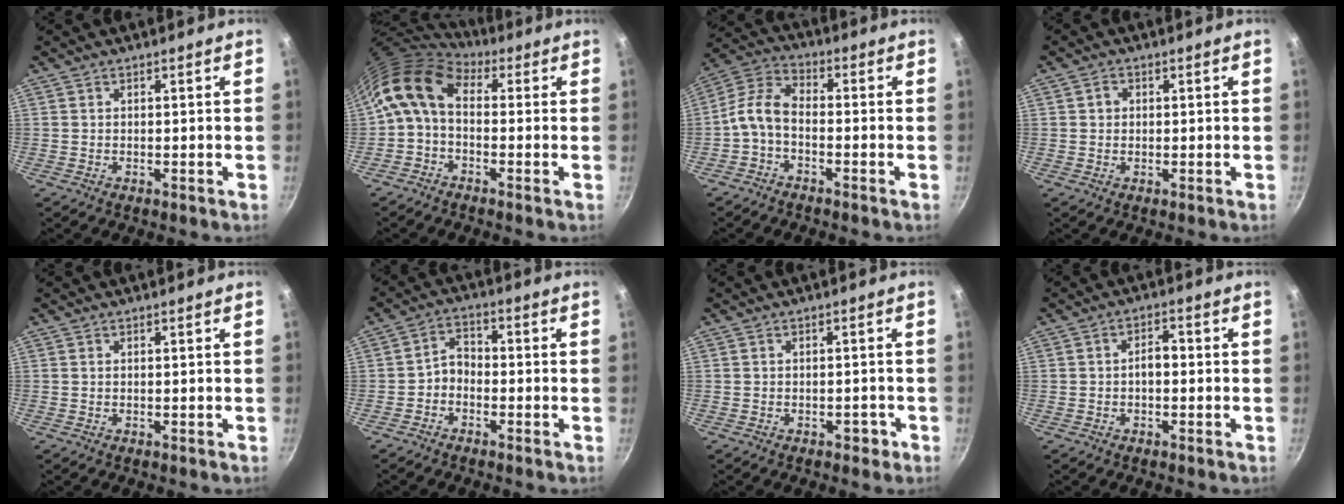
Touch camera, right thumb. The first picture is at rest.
{"total": 10.9, "force": [0.7, 6.8, 8.5], "torque": [-0.158, 0.038, -0.006]}
{"total": 7.4, "force": [-2.2, 4.3, 5.7], "torque": [-0.118, 0.034, -0.057]}
{"total": 1.7, "force": [0.3, 1.5, 0.7], "torque": [-0.006, 0.002, 0.003]}
{"total": 0.0}
{"total": 4.3, "force": [-1.7, 3.2, 2.5], "torque": [-0.028, 0.026, -0.042]}
{"total": 1.9, "force": [-1.1, 1.1, 1.0], "torque": [-0.007, 0.008, -0.014]}
{"total": 3.1, "force": [-0.5, 1.8, 2.4], "torque": [-0.031, 0.016, -0.011]}